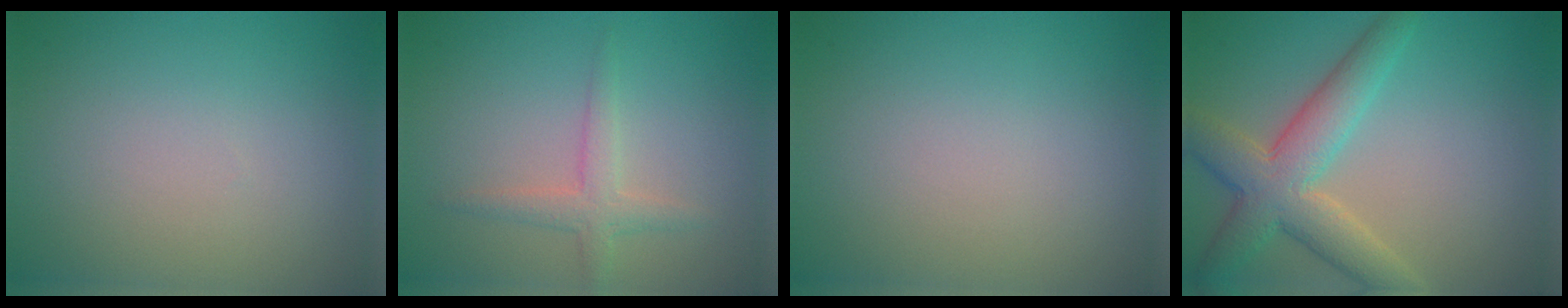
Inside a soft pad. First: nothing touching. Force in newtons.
{"total": 2.2, "press": 2.2, "slide": 0.1}
{"total": 0.0}
{"total": 6.2, "press": 6.2, "slide": 0.4}